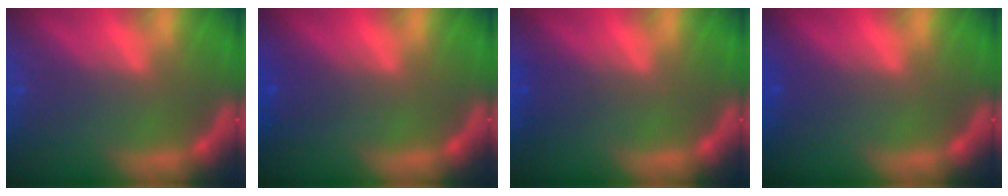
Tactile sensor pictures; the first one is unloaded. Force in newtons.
{"total": 1.5}
{"total": 1.5}
{"total": 0.9}